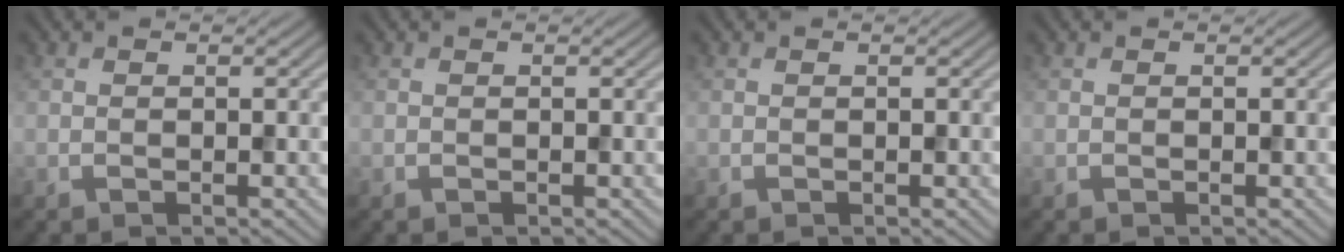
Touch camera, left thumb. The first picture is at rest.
{"total": 0.0}
{"total": 0.0}
{"total": 0.0}